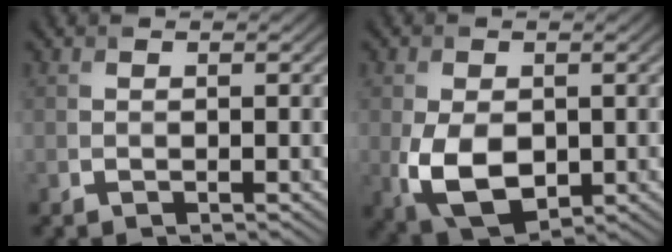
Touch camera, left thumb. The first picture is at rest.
{"total": 7.8, "force": [-1.2, 5.1, 5.8], "torque": [-0.132, -0.019, -0.015]}